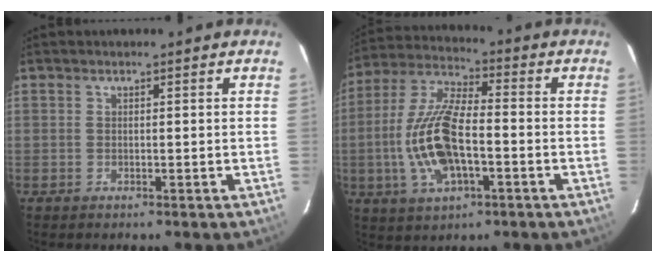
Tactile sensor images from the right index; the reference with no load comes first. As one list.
[{"total": 15.1, "force": [-3.2, 6.1, 13.5], "torque": [-0.285, 0.001, -0.062]}]